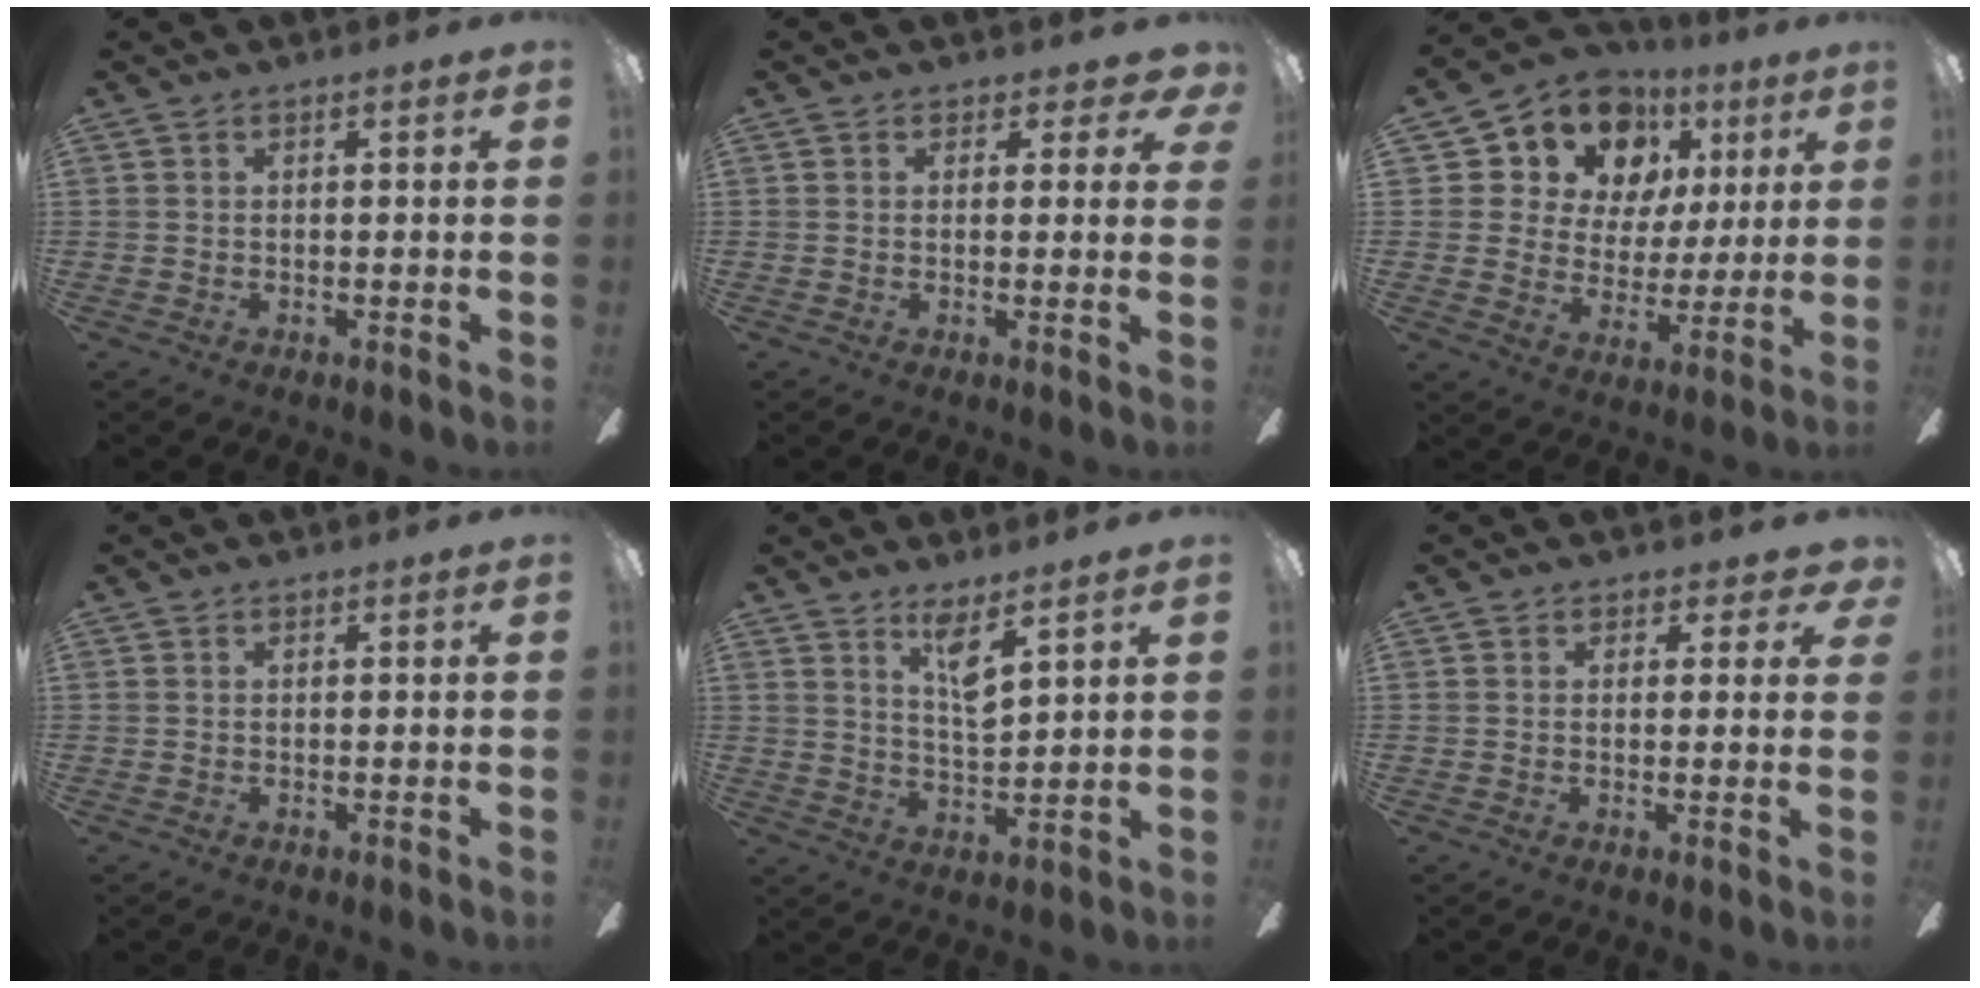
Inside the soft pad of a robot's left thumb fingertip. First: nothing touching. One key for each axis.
{"total": 2.9, "fx": 1.7, "fy": 2.0, "fz": 1.3, "tx": -0.004, "ty": -0.005, "tz": 0.028}
{"total": 13.9, "fx": 8.4, "fy": 10.1, "fz": 4.6, "tx": -0.094, "ty": -0.047, "tz": 0.159}
{"total": 0.0}
{"total": 6.5, "fx": 4.8, "fy": 1.3, "fz": 4.2, "tx": -0.073, "ty": -0.030, "tz": 0.078}
{"total": 2.3, "fx": 1.2, "fy": 1.7, "fz": 1.0, "tx": -0.003, "ty": 0.000, "tz": 0.021}